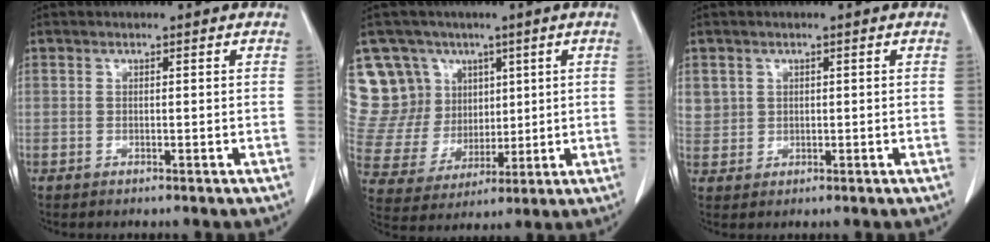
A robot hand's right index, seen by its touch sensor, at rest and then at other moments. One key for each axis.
{"total": 16.3, "fx": 8.5, "fy": 13.4, "fz": 3.8, "tx": -0.116, "ty": 0.067, "tz": 0.186}
{"total": 3.7, "fx": 1.4, "fy": 3.3, "fz": 0.5, "tx": -0.005, "ty": 0.007, "tz": 0.036}